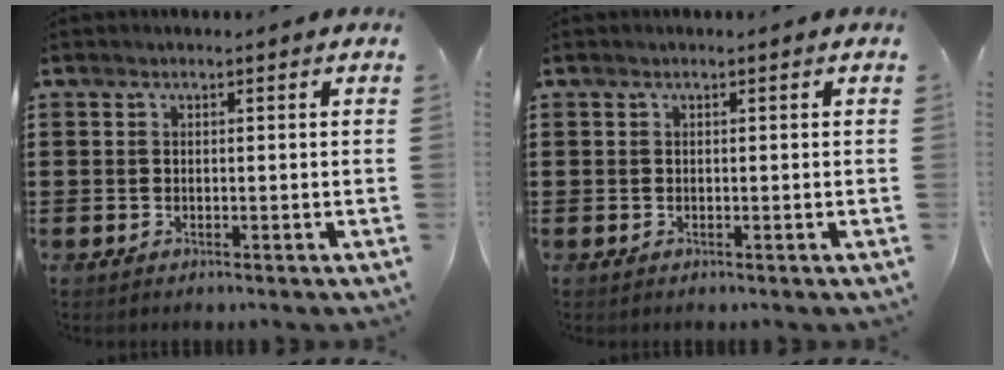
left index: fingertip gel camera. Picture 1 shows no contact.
{"total": 0.0}